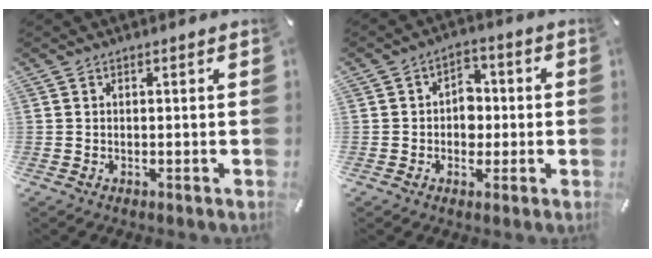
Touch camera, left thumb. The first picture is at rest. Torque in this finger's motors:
{"motor_torque": [0.11, 0.16, 0.04, 0.04, 0.02]}